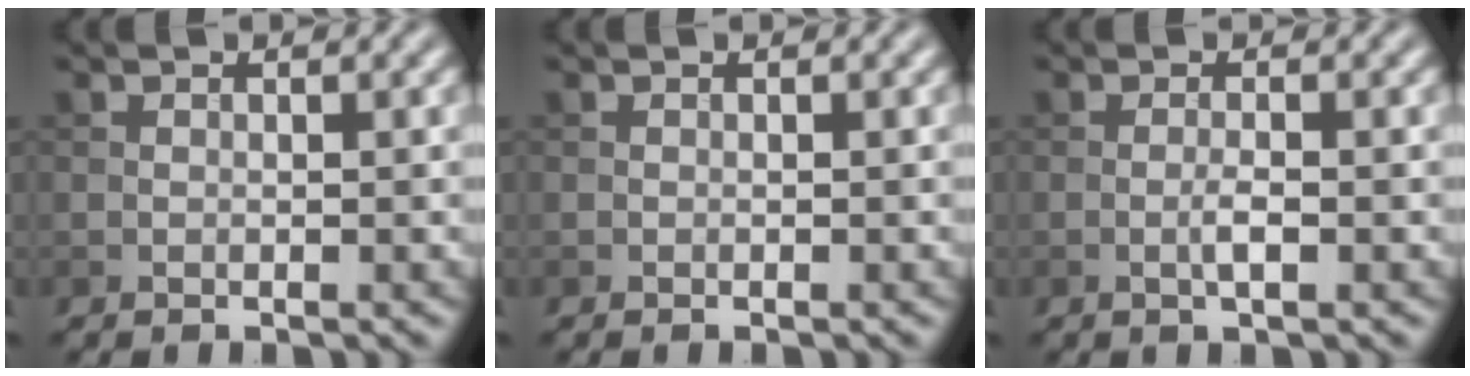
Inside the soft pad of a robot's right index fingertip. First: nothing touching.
{"total": 0.0}
{"total": 1.4, "force": [-0.4, 0.2, 1.3], "torque": [-0.025, 0.000, -0.009]}